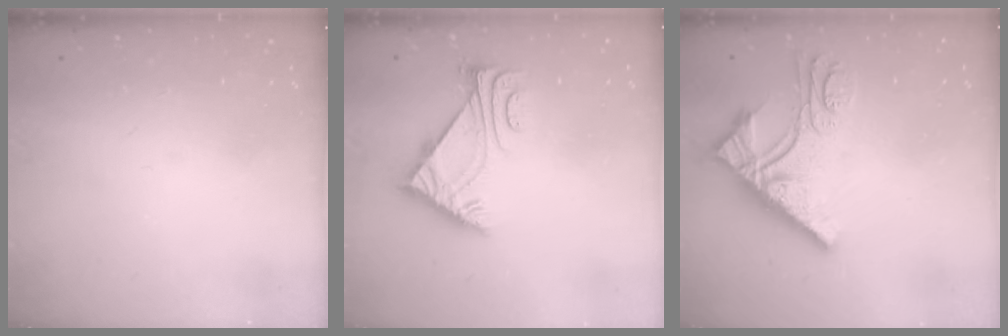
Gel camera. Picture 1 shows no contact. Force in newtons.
{"total": 6.1, "press": 6.0, "slide": 1.1}
{"total": 12.5, "press": 12.5, "slide": 0.7}